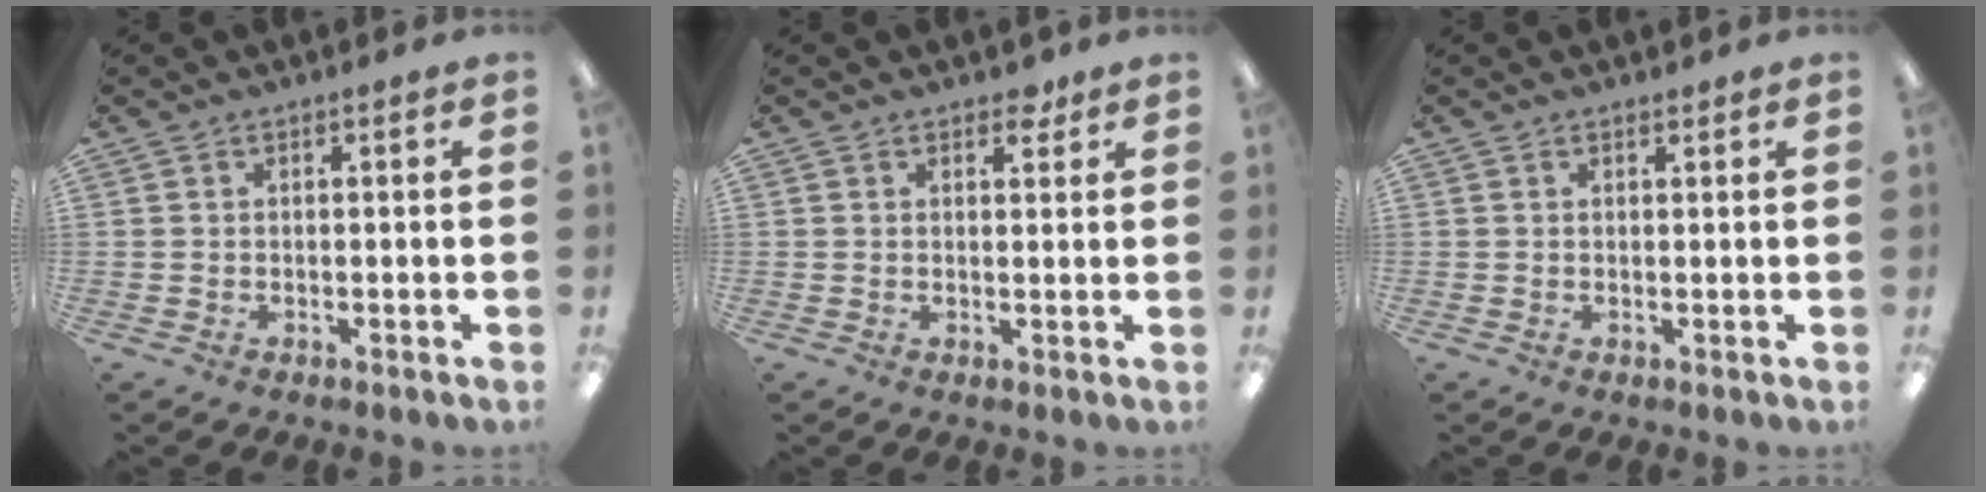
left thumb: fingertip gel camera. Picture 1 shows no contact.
{"total": 3.1, "force": [2.3, 1.8, 1.2], "torque": [0.005, -0.011, 0.037]}
{"total": 0.9, "force": [0.8, 0.4, 0.1], "torque": [0.006, -0.004, 0.014]}